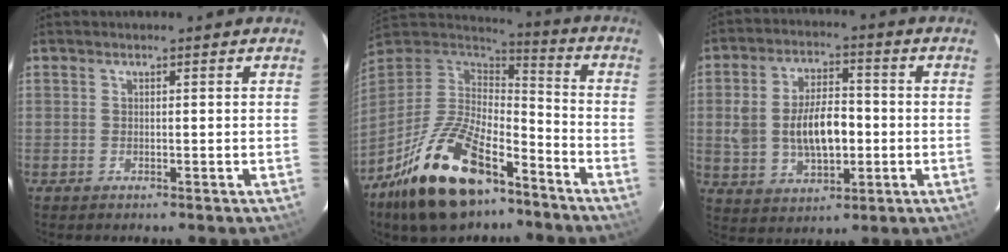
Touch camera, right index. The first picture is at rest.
{"total": 23.4, "force": [-14.8, 10.6, 14.8], "torque": [-0.296, -0.016, -0.249]}
{"total": 12.4, "force": [-1.0, 6.7, 10.3], "torque": [-0.204, 0.010, -0.005]}